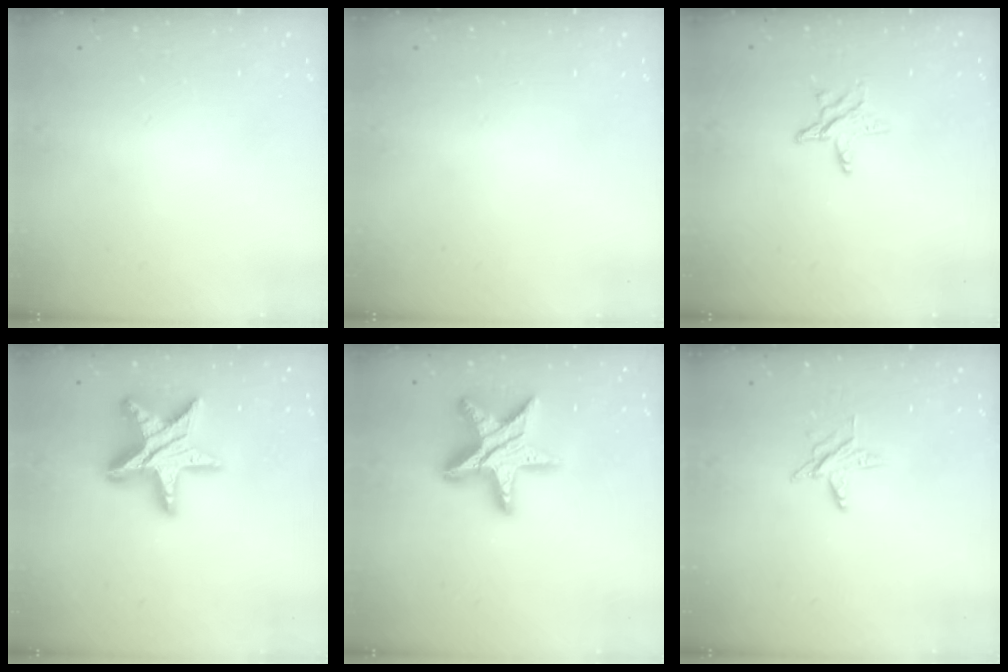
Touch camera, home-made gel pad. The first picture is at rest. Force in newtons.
{"total": 0.0}
{"total": 5.9, "press": 5.9, "slide": 0.4}
{"total": 19.2, "press": 19.1, "slide": 1.6}
{"total": 17.2, "press": 17.2, "slide": 1.1}
{"total": 5.0, "press": 5.0, "slide": 0.6}